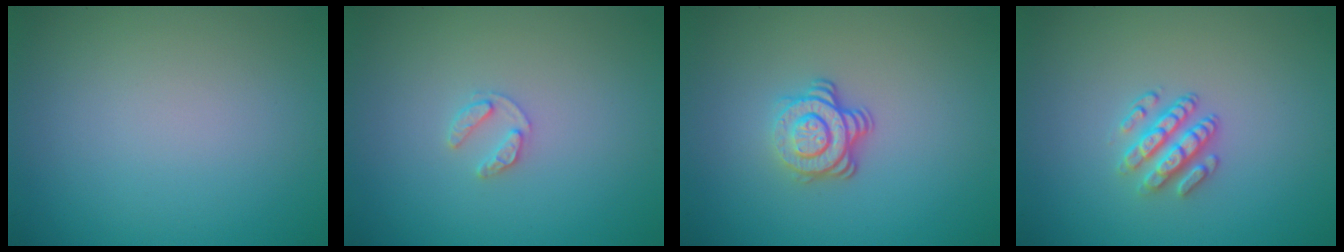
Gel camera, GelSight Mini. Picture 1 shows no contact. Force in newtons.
{"total": 1.3, "press": 1.3, "slide": 0.2}
{"total": 3.7, "press": 2.7, "slide": 2.5}
{"total": 2.8, "press": 2.4, "slide": 1.5}